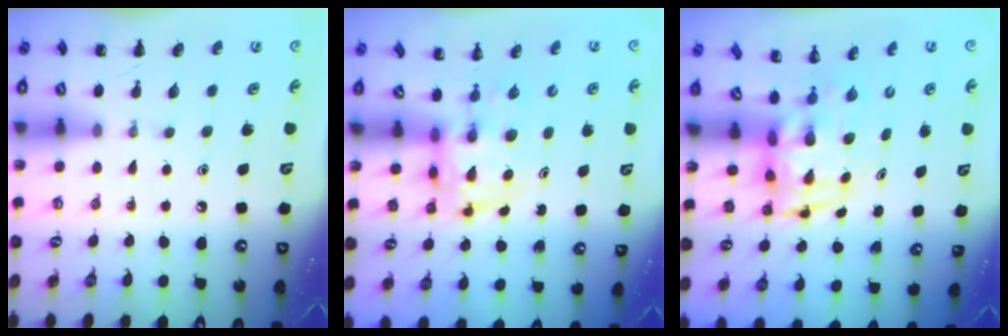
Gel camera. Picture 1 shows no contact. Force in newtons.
{"total": 3.0, "press": 3.0, "slide": 0.5}
{"total": 3.2, "press": 3.1, "slide": 0.8}